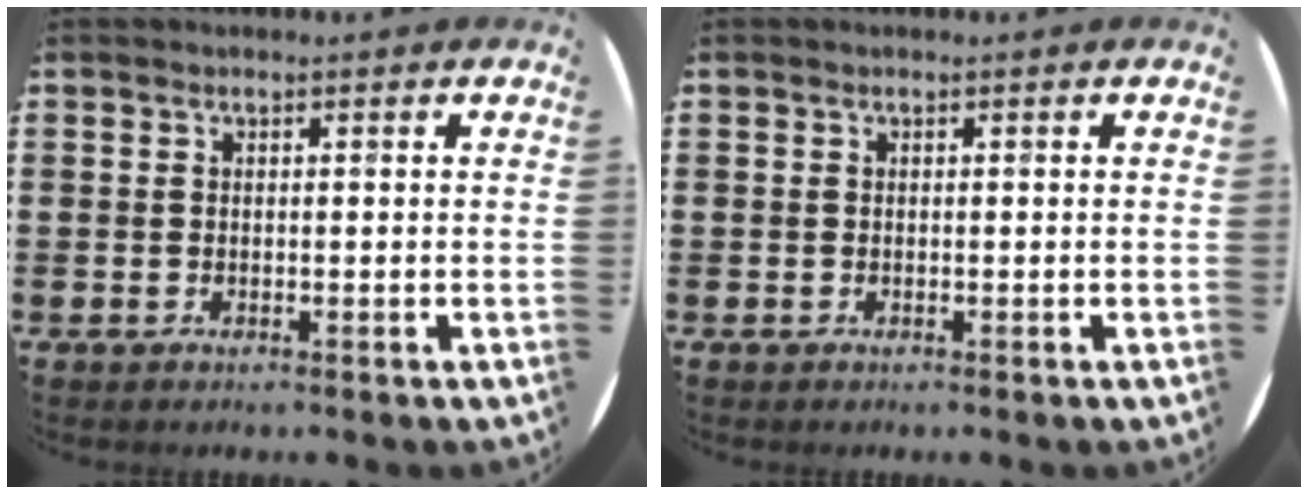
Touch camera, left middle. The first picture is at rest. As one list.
[{"total": 0.0}]